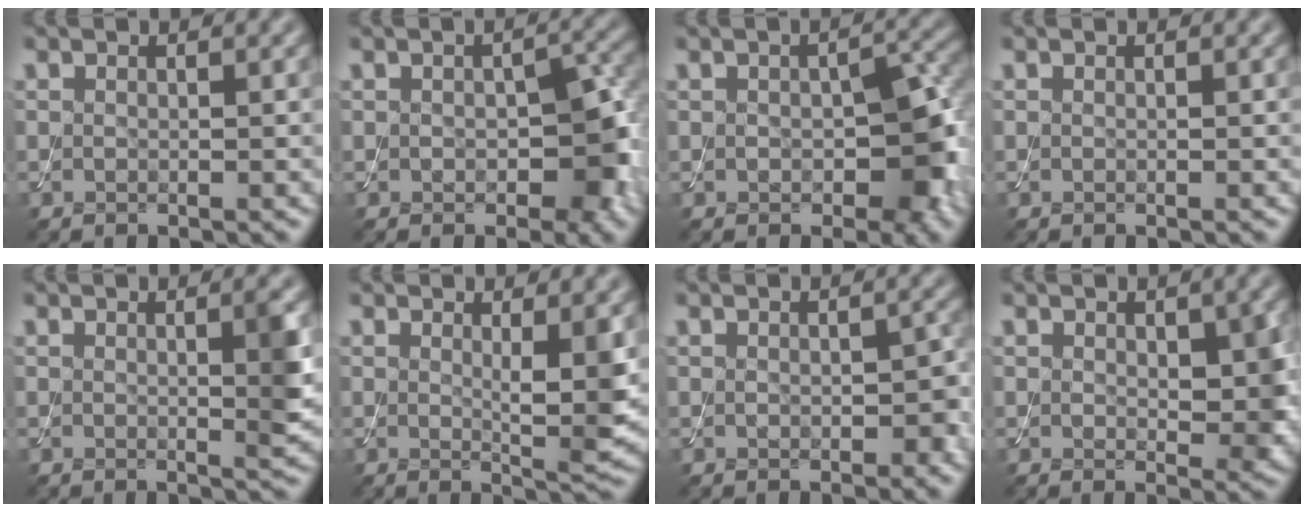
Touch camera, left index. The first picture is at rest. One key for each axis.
{"total": 4.6, "fx": -0.7, "fy": 2.7, "fz": 3.6, "tx": -0.046, "ty": -0.005, "tz": -0.007}
{"total": 5.2, "fx": -0.8, "fy": 3.0, "fz": 4.1, "tx": -0.054, "ty": -0.002, "tz": -0.010}
{"total": 0.0}
{"total": 2.4, "fx": 0.2, "fy": 0.4, "fz": 2.4, "tx": -0.029, "ty": -0.004, "tz": 0.000}
{"total": 3.3, "fx": 0.6, "fy": 0.5, "fz": 3.2, "tx": -0.047, "ty": -0.014, "tz": 0.013}
{"total": 2.4, "fx": -0.3, "fy": 1.5, "fz": 1.9, "tx": -0.028, "ty": -0.006, "tz": -0.003}
{"total": 4.1, "fx": 0.5, "fy": 2.3, "fz": 3.4, "tx": -0.048, "ty": -0.009, "tz": 0.013}